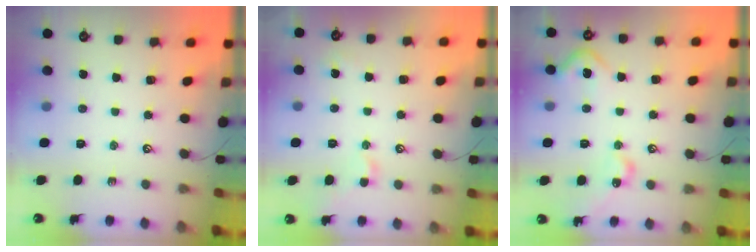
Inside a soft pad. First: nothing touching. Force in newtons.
{"total": 1.7, "press": 1.6, "slide": 0.6}
{"total": 9.9, "press": 9.8, "slide": 1.3}